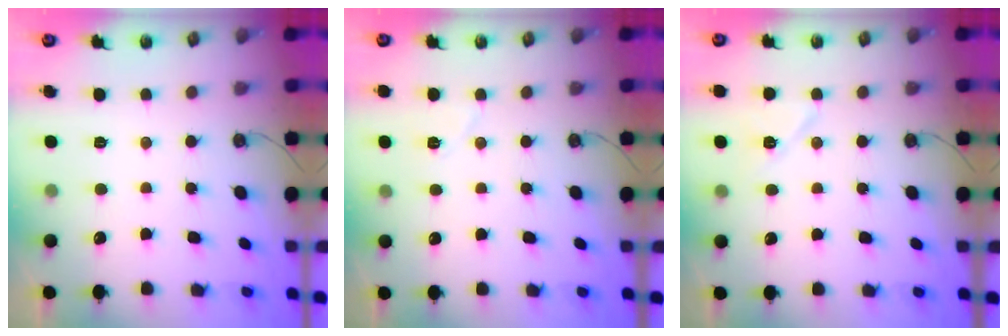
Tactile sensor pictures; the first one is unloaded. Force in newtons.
{"total": 4.8, "press": 4.5, "slide": 1.6}
{"total": 7.0, "press": 7.0, "slide": 1.1}